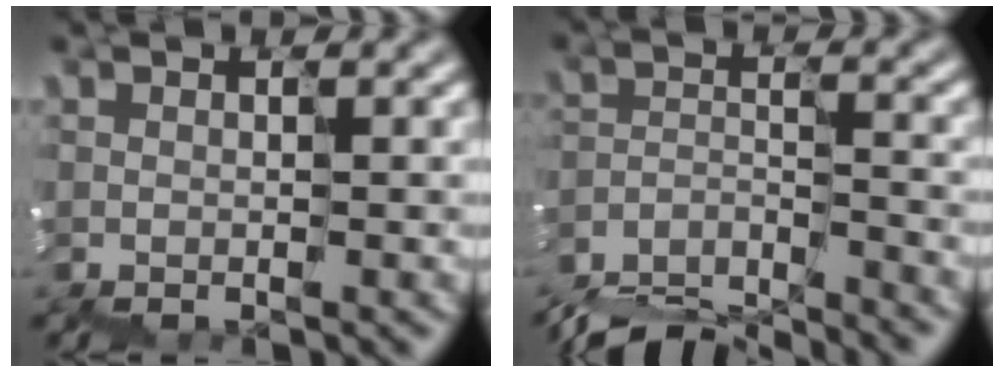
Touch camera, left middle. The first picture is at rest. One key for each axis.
{"total": 7.5, "fx": -7.5, "fy": 0.2, "fz": 0.0, "tx": -0.016, "ty": -0.020, "tz": -0.138}